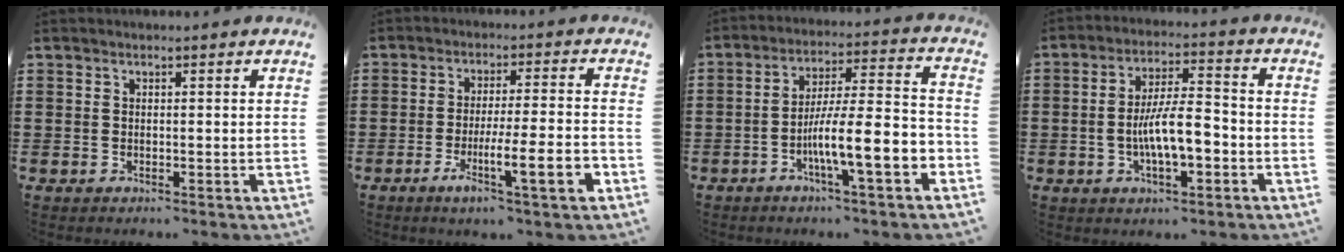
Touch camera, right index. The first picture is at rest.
{"total": 9.0, "force": [-3.4, 0.7, 8.3], "torque": [-0.127, -0.009, -0.059]}
{"total": 11.7, "force": [-4.7, 2.1, 10.5], "torque": [-0.180, -0.008, -0.085]}
{"total": 8.8, "force": [-2.3, 3.1, 7.9], "torque": [-0.148, 0.000, -0.047]}